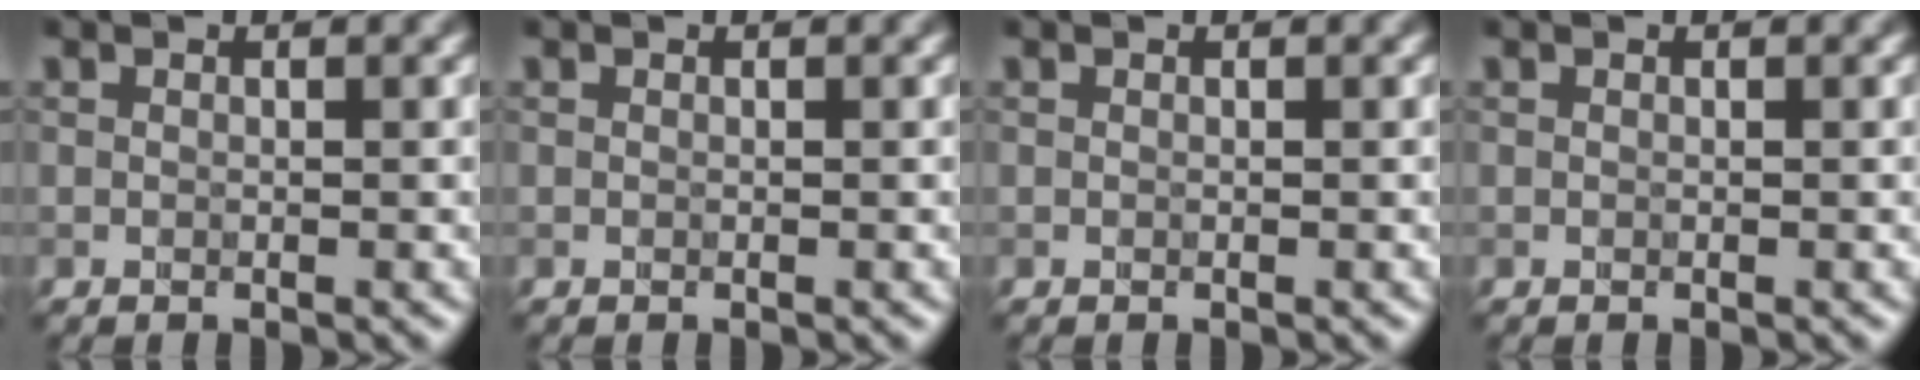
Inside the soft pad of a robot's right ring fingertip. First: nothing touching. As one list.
[{"total": 0.0}, {"total": 0.0}, {"total": 0.0}]